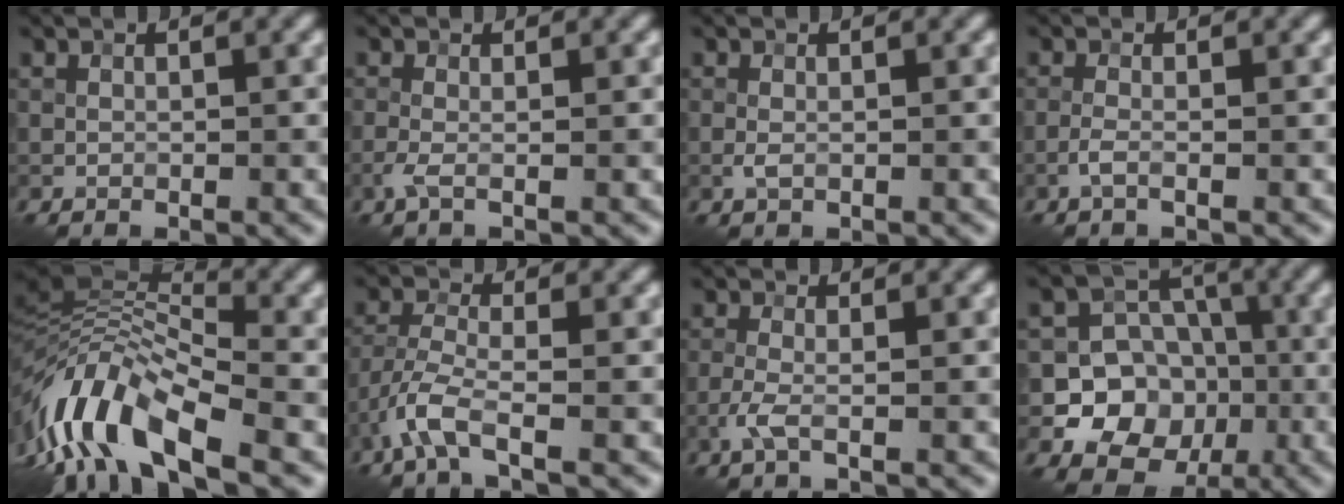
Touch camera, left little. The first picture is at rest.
{"total": 1.5, "force": [-0.5, 0.2, 1.4], "torque": [-0.033, -0.002, -0.012]}
{"total": 0.9, "force": [-0.2, 0.3, 0.8], "torque": [-0.019, -0.002, -0.003]}
{"total": 1.2, "force": [-0.6, 0.2, 1.1], "torque": [-0.024, 0.004, -0.016]}
{"total": 10.9, "force": [-4.5, 4.3, 9.0], "torque": [-0.173, 0.014, -0.095]}
{"total": 4.0, "force": [-2.3, 1.0, 3.0], "torque": [-0.070, -0.001, -0.060]}
{"total": 1.9, "force": [-0.7, 0.3, 1.7], "torque": [-0.040, 0.002, -0.020]}
{"total": 10.3, "force": [-2.5, 9.4, 3.2], "torque": [-0.043, 0.003, -0.071]}